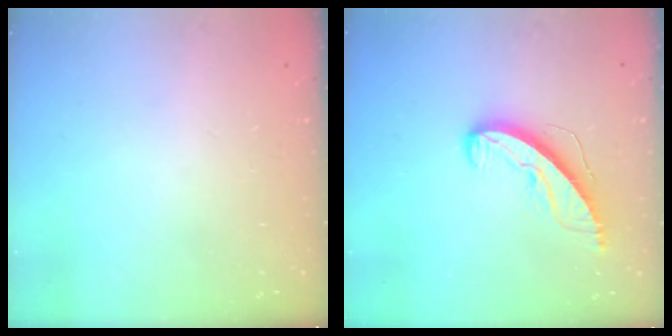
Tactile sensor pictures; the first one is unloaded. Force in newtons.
{"total": 8.8, "press": 8.7, "slide": 0.2}